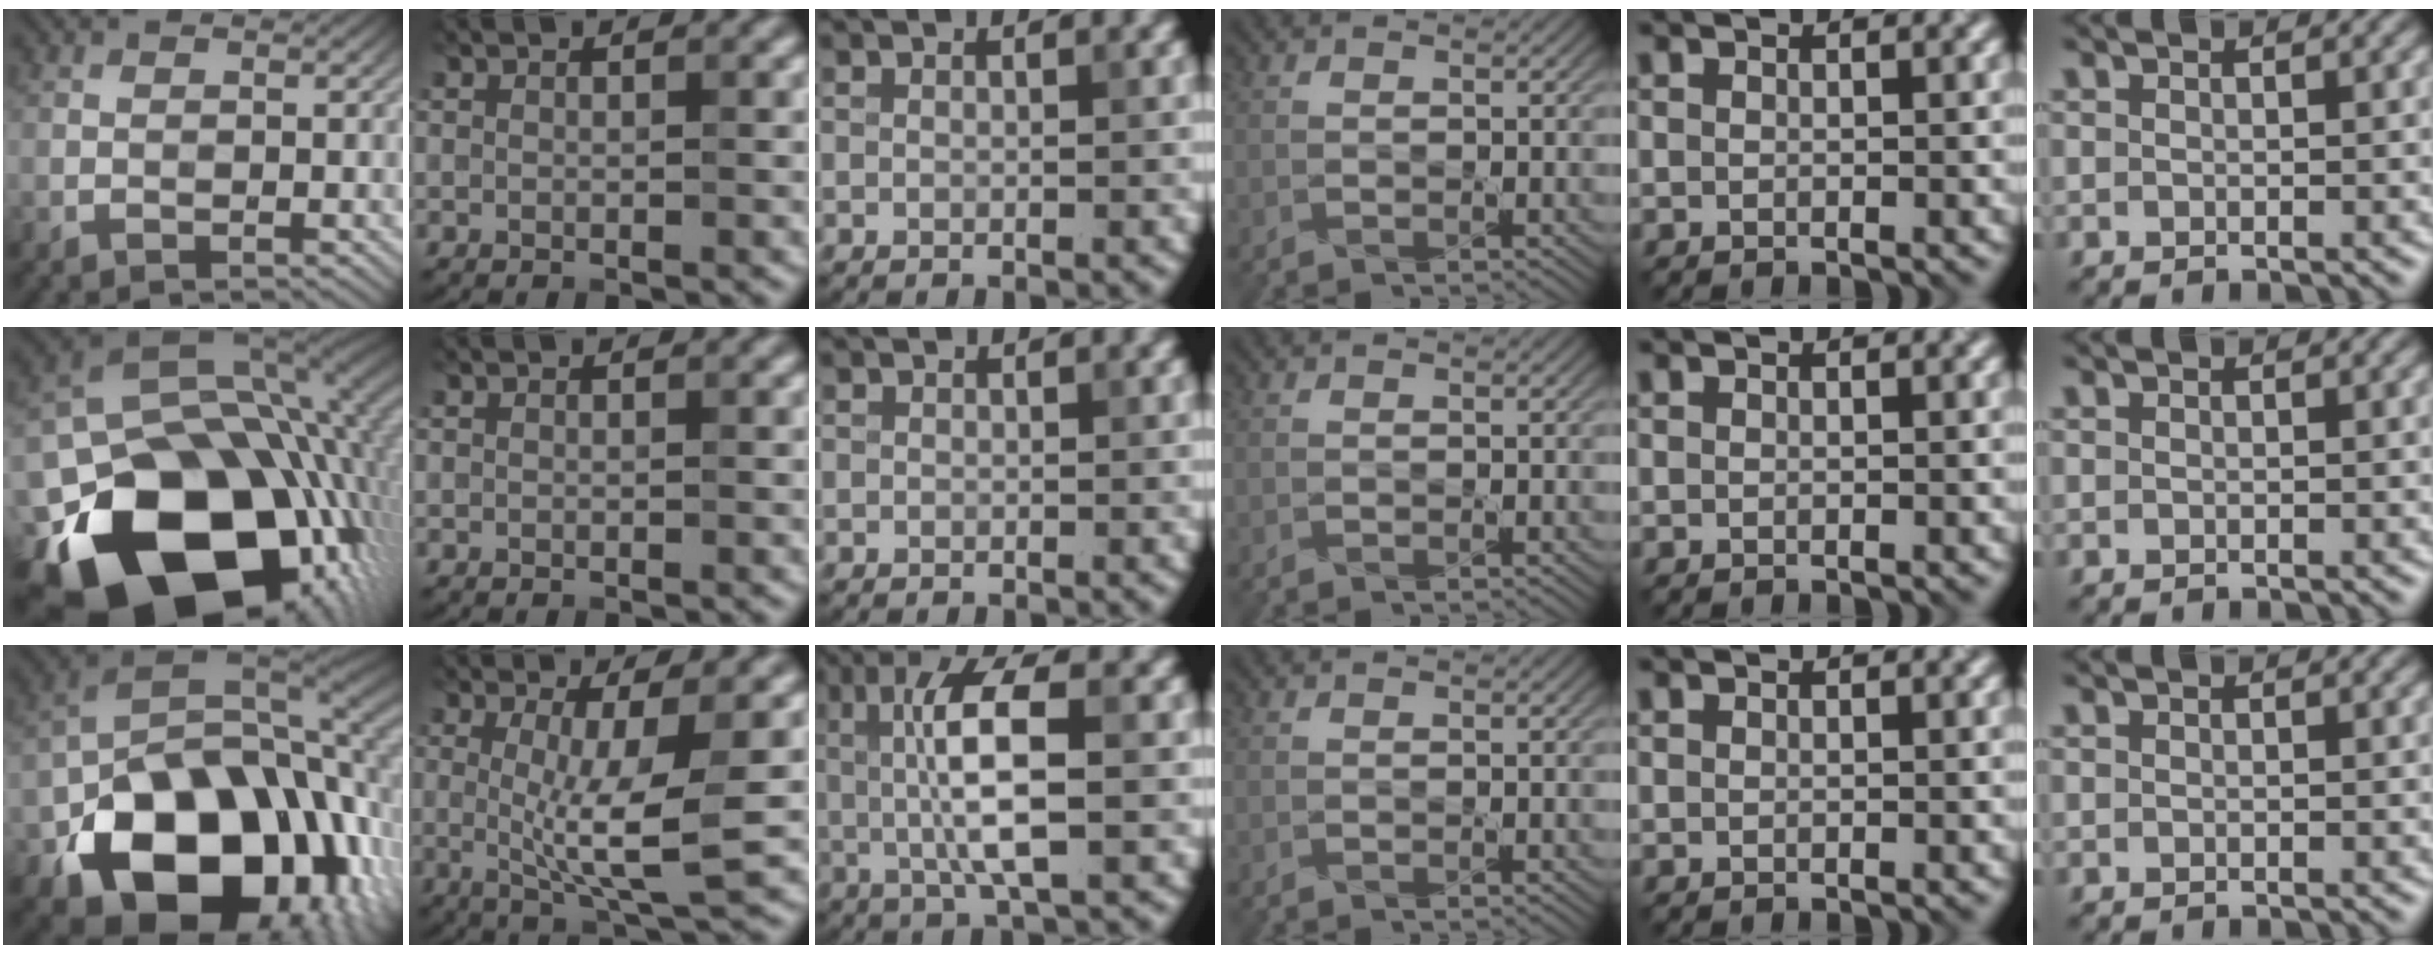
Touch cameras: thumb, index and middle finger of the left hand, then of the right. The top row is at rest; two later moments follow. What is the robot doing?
{"motion": "shake", "object": "tambourine"}